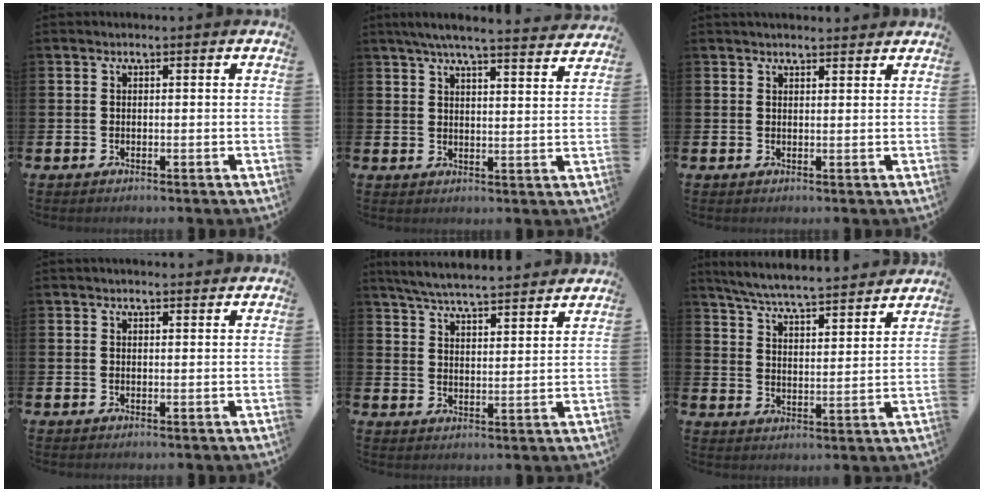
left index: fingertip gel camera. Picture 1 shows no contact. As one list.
[{"total": 6.0, "force": [5.6, 0.1, 2.0], "torque": [-0.050, -0.027, 0.099]}, {"total": 1.8, "force": [1.8, 0.3, 0.2], "torque": [0.005, -0.007, 0.030]}, {"total": 1.3, "force": [1.2, 0.2, 0.3], "torque": [-0.003, 0.000, 0.021]}, {"total": 6.1, "force": [5.9, 0.2, 1.3], "torque": [-0.039, -0.040, 0.103]}, {"total": 6.3, "force": [6.1, 0.1, 1.6], "torque": [-0.054, -0.049, 0.105]}]